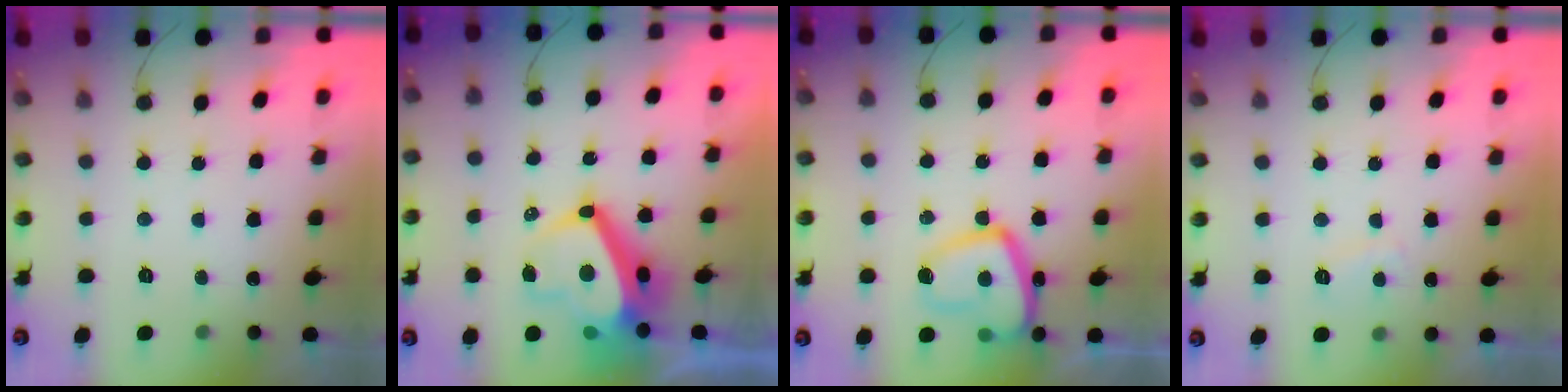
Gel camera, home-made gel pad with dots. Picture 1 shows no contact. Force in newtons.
{"total": 11.8, "press": 11.7, "slide": 1.7}
{"total": 15.9, "press": 15.8, "slide": 1.5}
{"total": 2.7, "press": 2.5, "slide": 0.8}